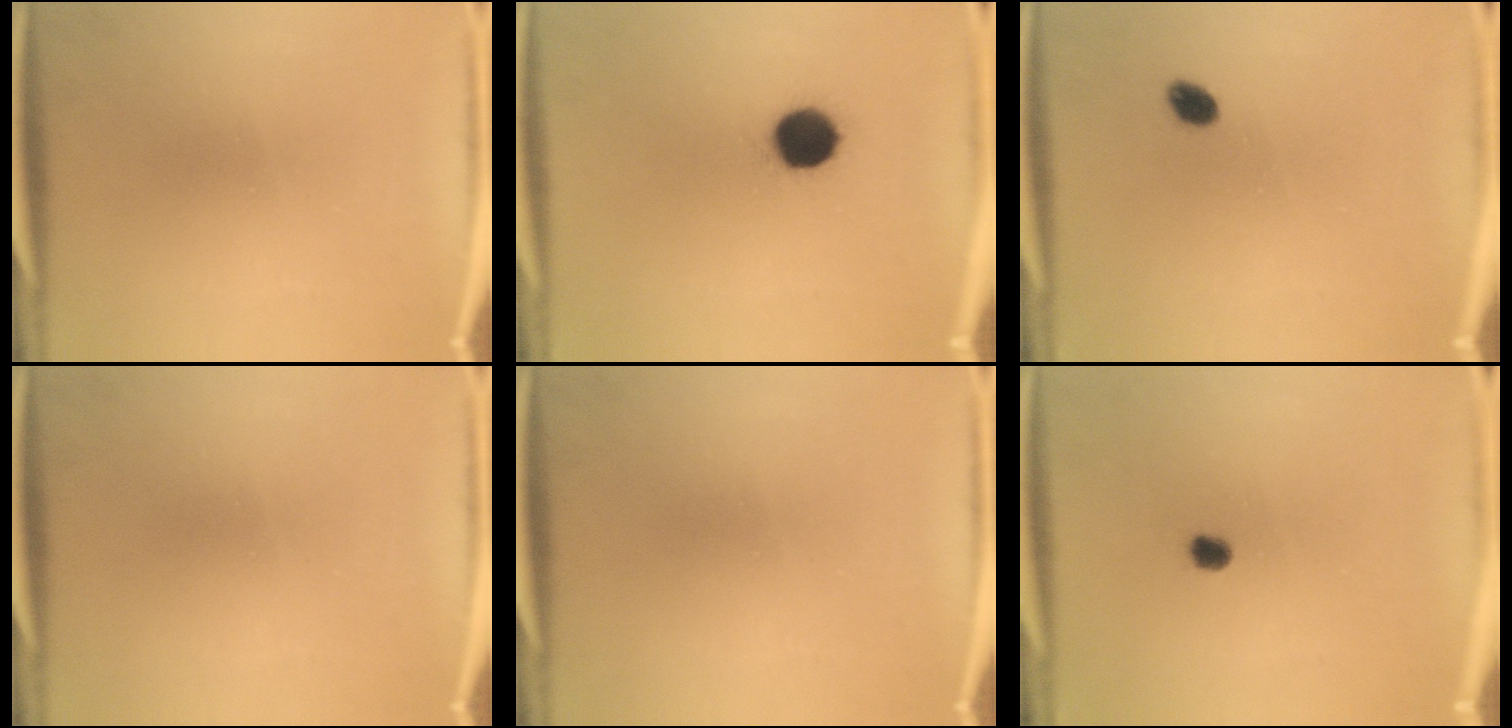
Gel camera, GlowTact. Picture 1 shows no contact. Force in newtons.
{"total": 9.0}
{"total": 2.4}
{"total": 0.0}
{"total": 0.0}
{"total": 1.9}